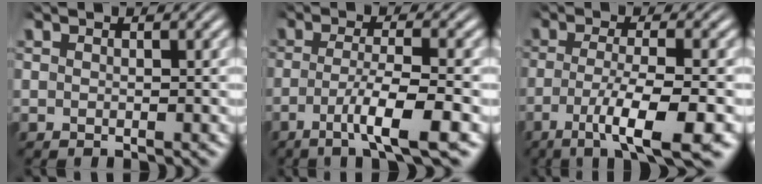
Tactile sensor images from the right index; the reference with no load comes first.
{"total": 5.6, "force": [-2.6, 0.8, 4.8], "torque": [-0.087, -0.019, -0.035]}
{"total": 8.0, "force": [-5.1, 1.6, 5.9], "torque": [-0.105, -0.032, -0.065]}